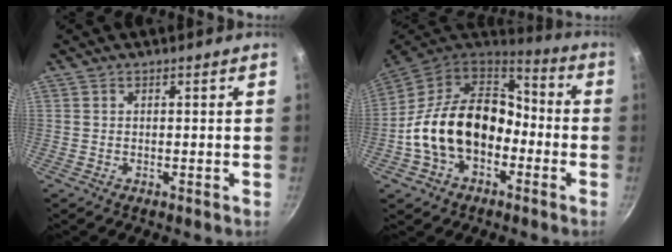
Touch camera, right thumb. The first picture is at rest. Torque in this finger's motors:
{"motor_torque": [1.78, 3.23, 1.98, -0.79, 0.23]}